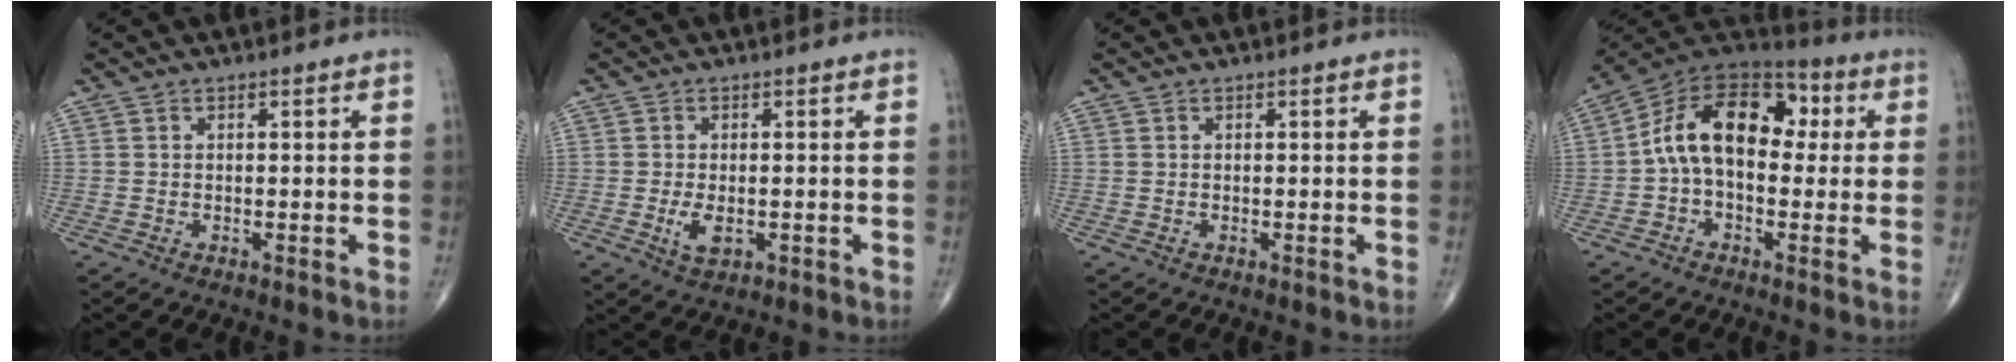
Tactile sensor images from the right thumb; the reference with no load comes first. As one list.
[{"total": 3.7, "force": [-0.8, 1.9, 3.1], "torque": [-0.058, -0.006, -0.012]}, {"total": 0.0}, {"total": 16.1, "force": [1.3, 10.2, 12.4], "torque": [-0.175, 0.048, 0.007]}]